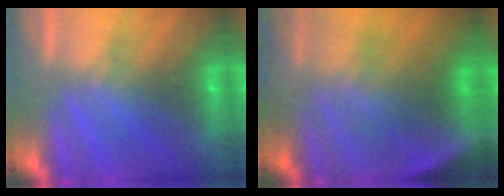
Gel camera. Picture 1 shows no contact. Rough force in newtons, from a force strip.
{"total": 4.9}